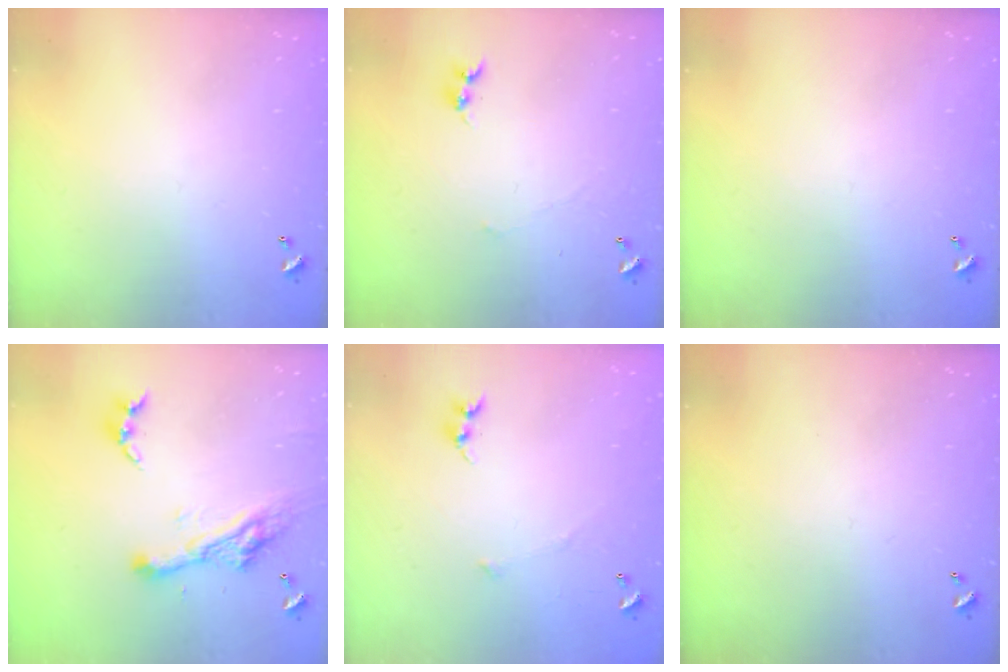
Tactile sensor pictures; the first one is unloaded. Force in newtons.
{"total": 1.4, "press": 1.3, "slide": 0.4}
{"total": 0.0}
{"total": 11.0, "press": 10.9, "slide": 1.2}
{"total": 6.1, "press": 6.0, "slide": 0.6}
{"total": 0.0}